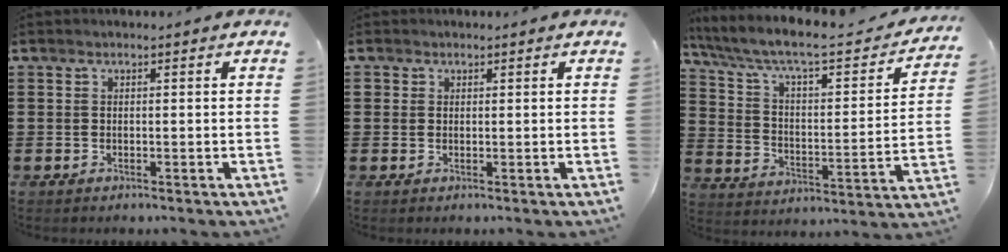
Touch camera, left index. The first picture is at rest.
{"total": 1.0, "force": [0.5, 0.9, 0.2], "torque": [-0.006, 0.005, 0.010]}
{"total": 7.4, "force": [5.8, 1.2, 4.4], "torque": [-0.111, -0.044, 0.092]}